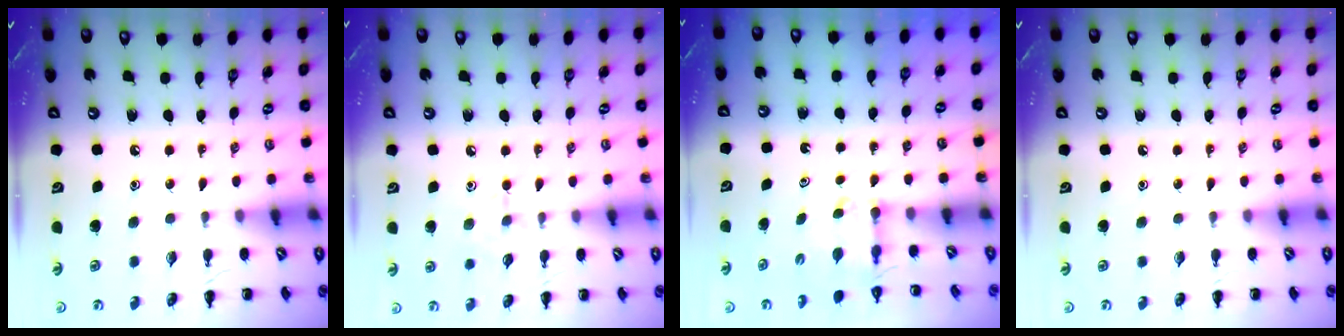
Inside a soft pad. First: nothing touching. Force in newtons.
{"total": 6.1, "press": 5.8, "slide": 1.9}
{"total": 2.7, "press": 2.5, "slide": 1.1}
{"total": 0.0}